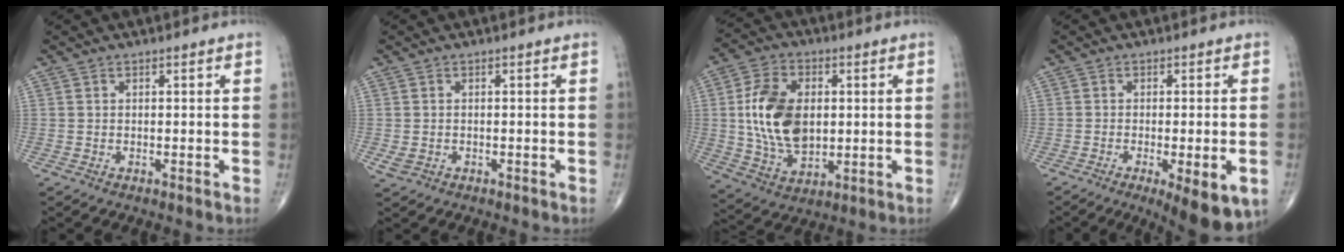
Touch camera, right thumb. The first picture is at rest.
{"total": 1.7, "force": [-0.4, 1.3, 1.0], "torque": [-0.024, 0.003, -0.003]}
{"total": 15.3, "force": [1.3, 9.7, 11.8], "torque": [-0.201, -0.005, 0.028]}
{"total": 10.9, "force": [-4.7, 3.2, 9.3], "torque": [-0.121, -0.005, -0.061]}